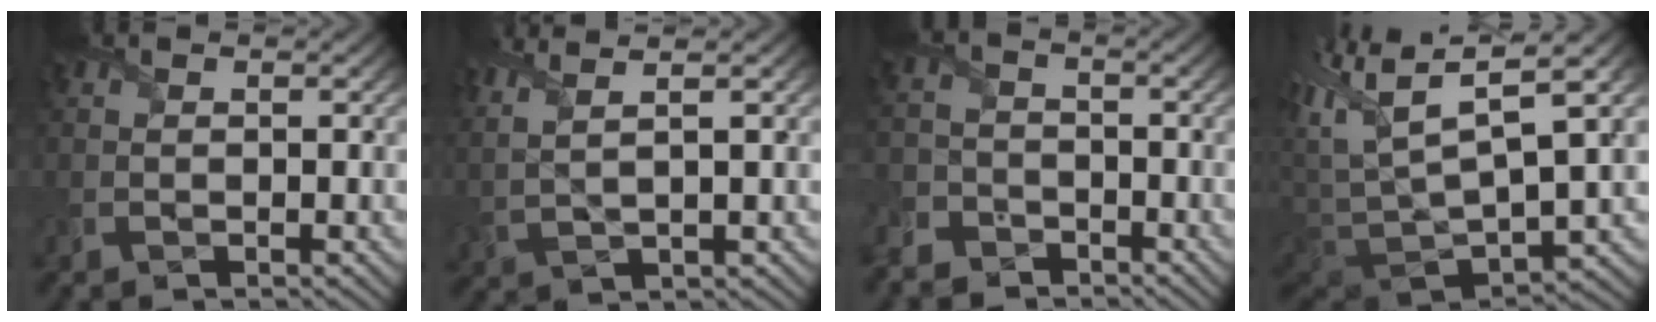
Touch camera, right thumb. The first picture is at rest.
{"total": 5.6, "force": [3.4, 1.0, 4.4], "torque": [-0.099, 0.019, 0.063]}
{"total": 5.8, "force": [-4.7, 3.4, 0.7], "torque": [-0.019, -0.007, -0.098]}
{"total": 15.2, "force": [3.6, 5.1, 13.9], "torque": [-0.286, 0.004, 0.088]}